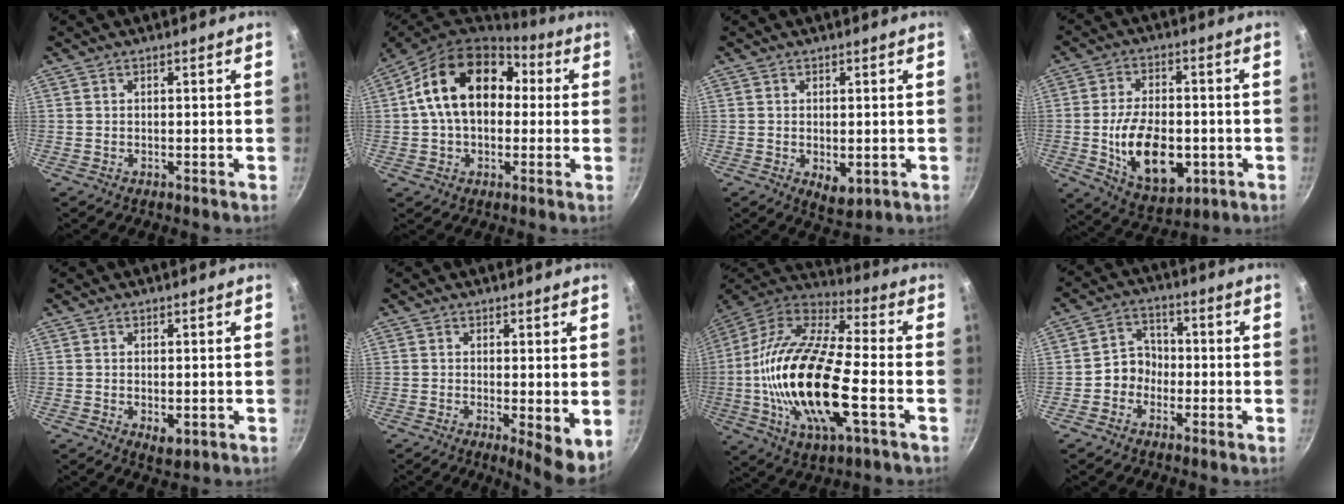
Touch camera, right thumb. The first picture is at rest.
{"total": 17.6, "force": [2.7, 12.4, 12.2], "torque": [-0.172, 0.035, 0.030]}
{"total": 4.3, "force": [-0.7, 2.5, 3.4], "torque": [-0.046, -0.013, -0.004]}
{"total": 15.9, "force": [-3.2, 9.3, 12.5], "torque": [-0.189, 0.005, -0.040]}
{"total": 3.1, "force": [-0.6, 1.7, 2.5], "torque": [-0.038, -0.013, -0.005]}
{"total": 6.3, "force": [-0.3, 1.8, 6.0], "torque": [-0.079, -0.021, -0.003]}
{"total": 25.7, "force": [-4.5, 9.8, 23.3], "torque": [-0.453, 0.018, -0.098]}
{"total": 5.5, "force": [-1.6, 4.8, 2.2], "torque": [0.002, 0.026, -0.037]}